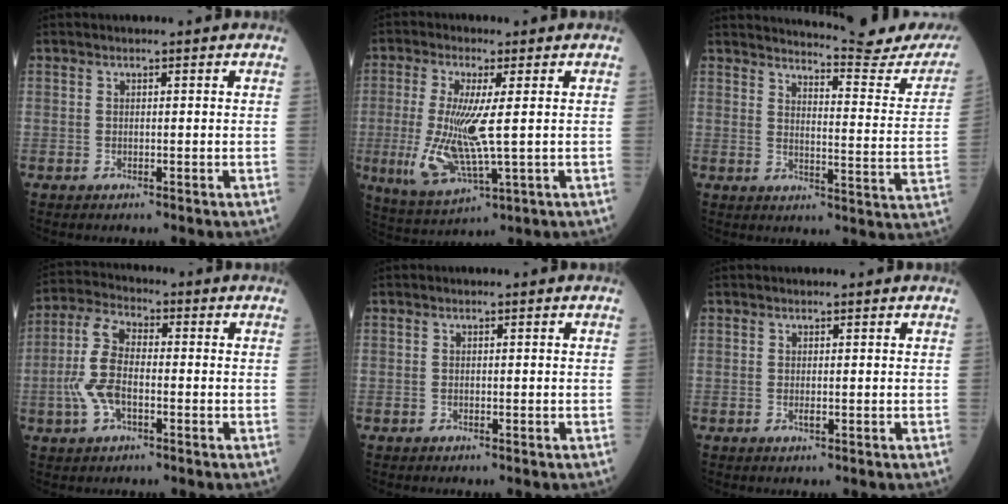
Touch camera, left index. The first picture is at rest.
{"total": 10.2, "force": [-0.3, 1.8, 10.0], "torque": [-0.223, -0.014, 0.004]}
{"total": 17.1, "force": [16.5, -1.3, 4.1], "torque": [-0.063, -0.116, 0.193]}
{"total": 8.0, "force": [-1.6, 3.8, 6.9], "torque": [-0.171, 0.011, -0.032]}
{"total": 0.0}
{"total": 0.7, "force": [0.0, 0.2, 0.6], "torque": [-0.015, -0.001, 0.002]}